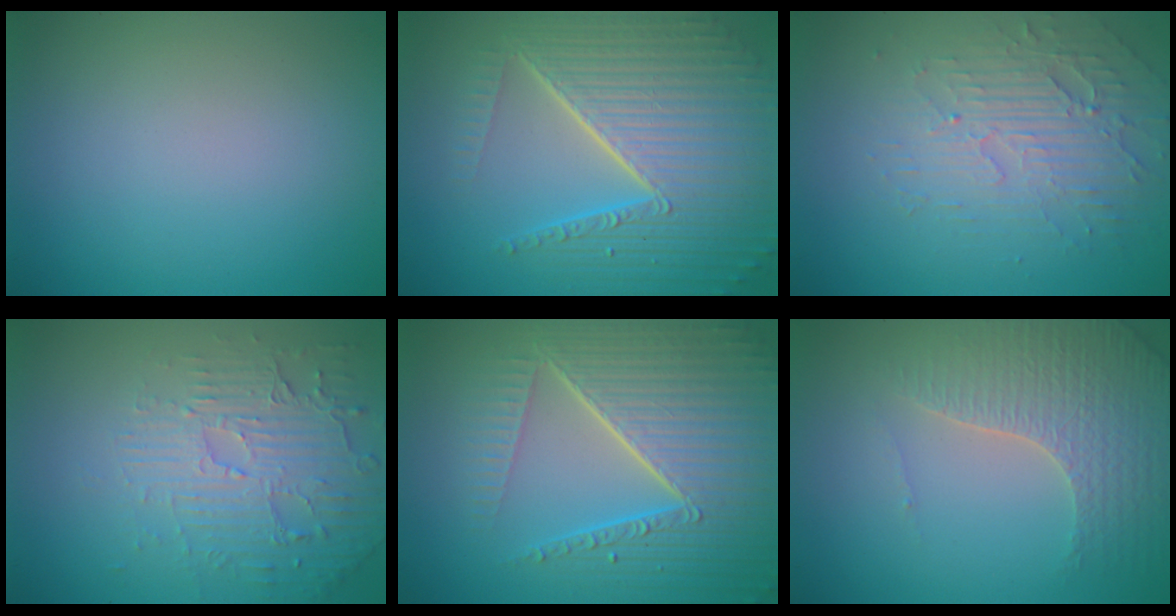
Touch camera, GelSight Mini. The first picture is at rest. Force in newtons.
{"total": 10.1, "press": 6.4, "slide": 7.8}
{"total": 3.8, "press": 3.3, "slide": 1.8}
{"total": 5.9, "press": 3.7, "slide": 4.6}
{"total": 8.9, "press": 6.1, "slide": 6.5}
{"total": 4.2, "press": 3.7, "slide": 1.8}